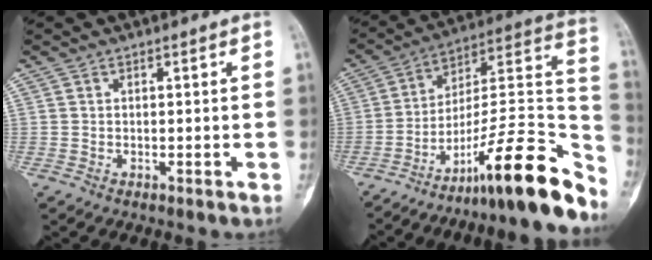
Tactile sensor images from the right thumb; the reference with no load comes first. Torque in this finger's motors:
{"motor_torque": [0.37, 0.14, 0.99, -1.50, 0.05]}